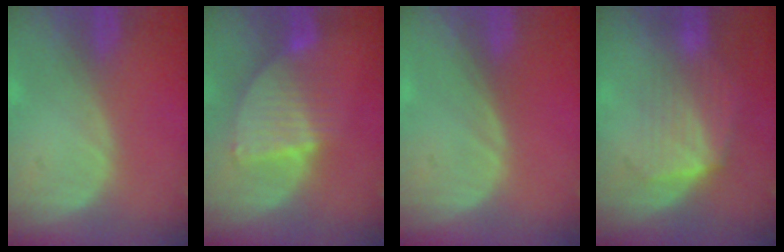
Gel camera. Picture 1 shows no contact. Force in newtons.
{"total": 7.6, "press": 6.9, "slide": 3.3}
{"total": 0.0}
{"total": 7.2, "press": 6.5, "slide": 3.0}